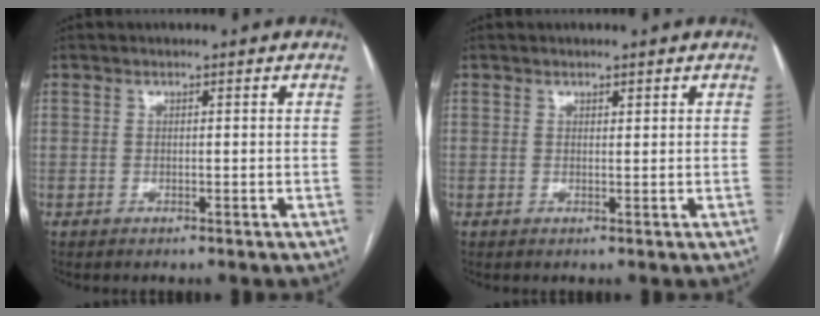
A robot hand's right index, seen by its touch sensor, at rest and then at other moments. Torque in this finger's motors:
{"motor_torque": [0.00, 0.01, -0.03, -0.01]}